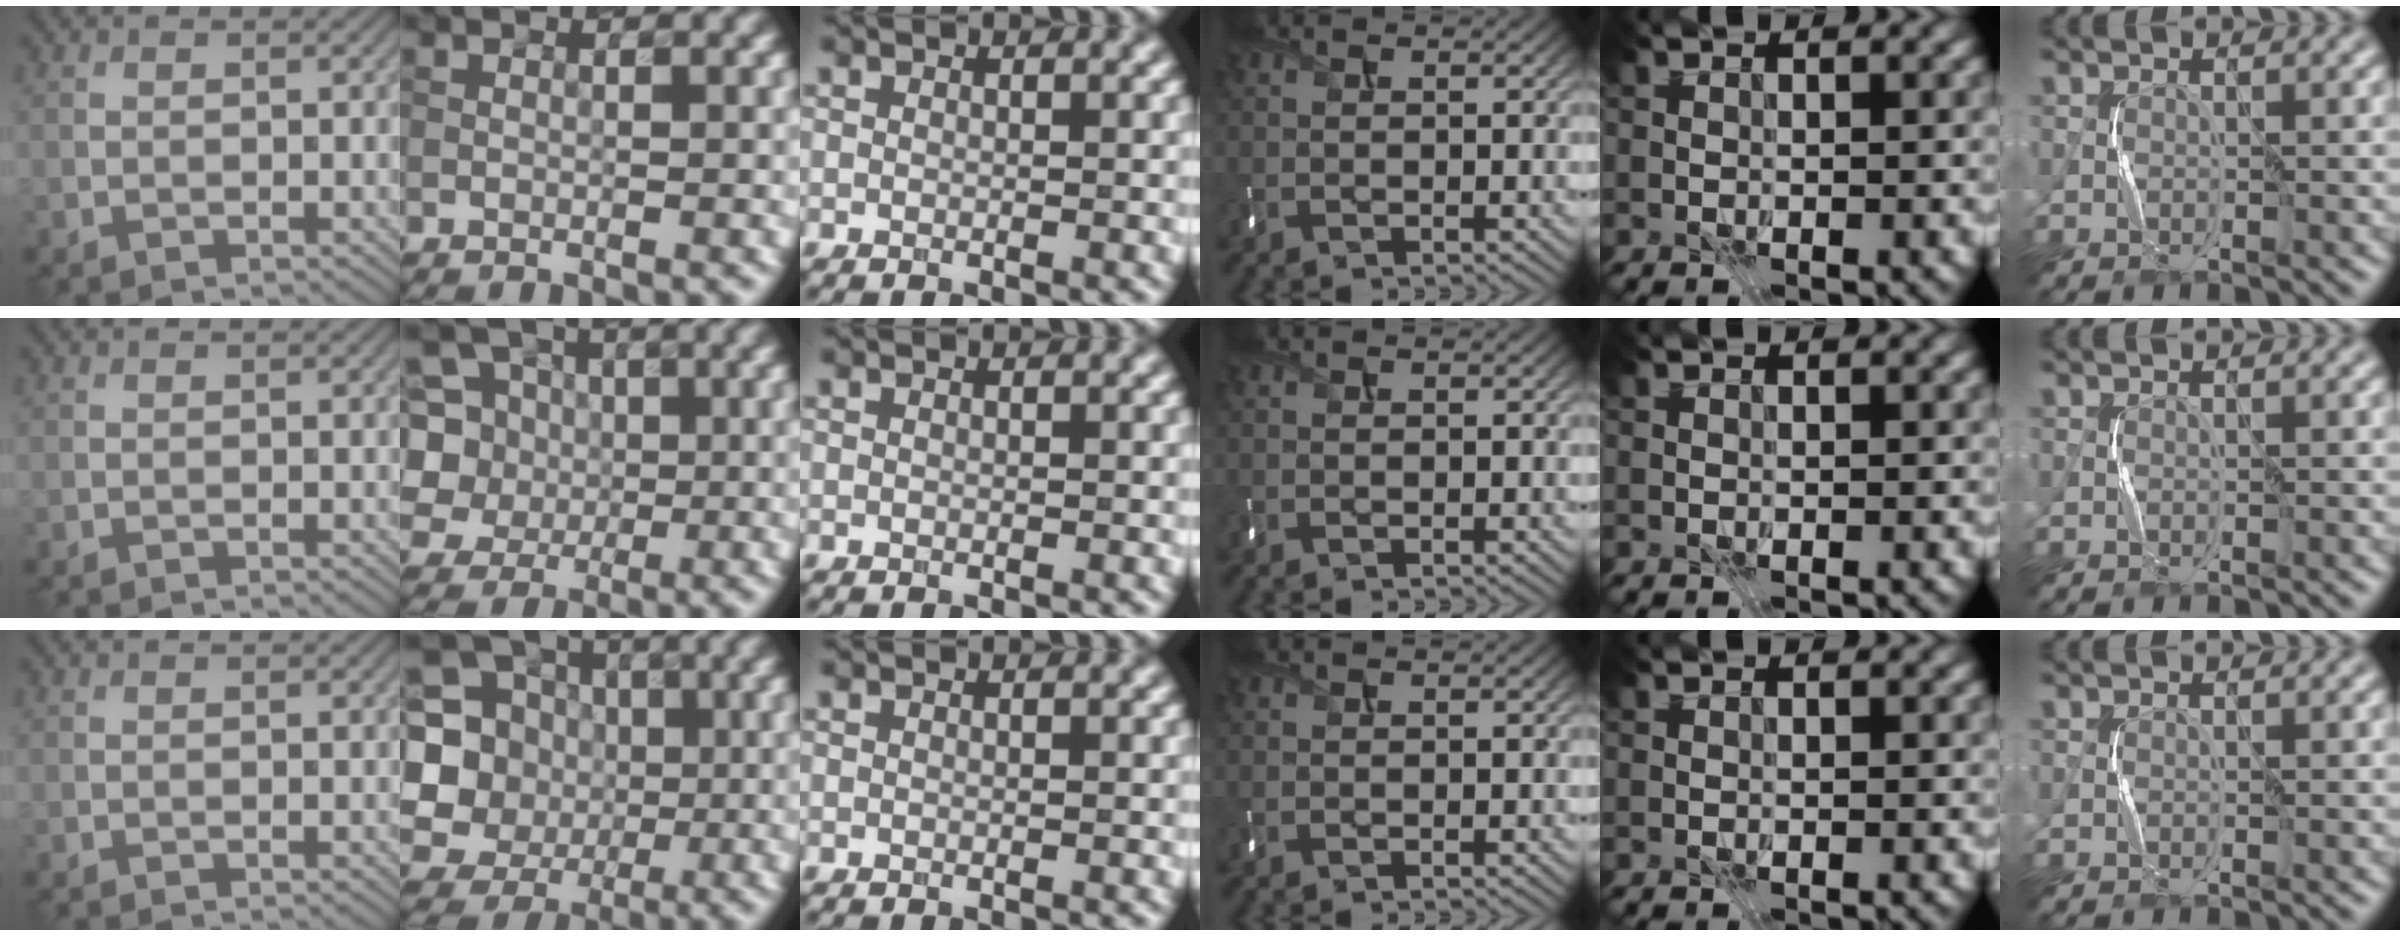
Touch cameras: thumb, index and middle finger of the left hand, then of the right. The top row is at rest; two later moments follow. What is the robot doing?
{"motion": "press", "object": "keyboard"}